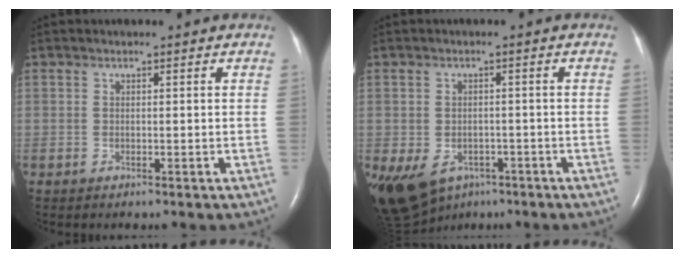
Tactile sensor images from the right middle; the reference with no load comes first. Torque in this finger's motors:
{"motor_torque": [1.07, -1.07, 0.33, 0.19]}